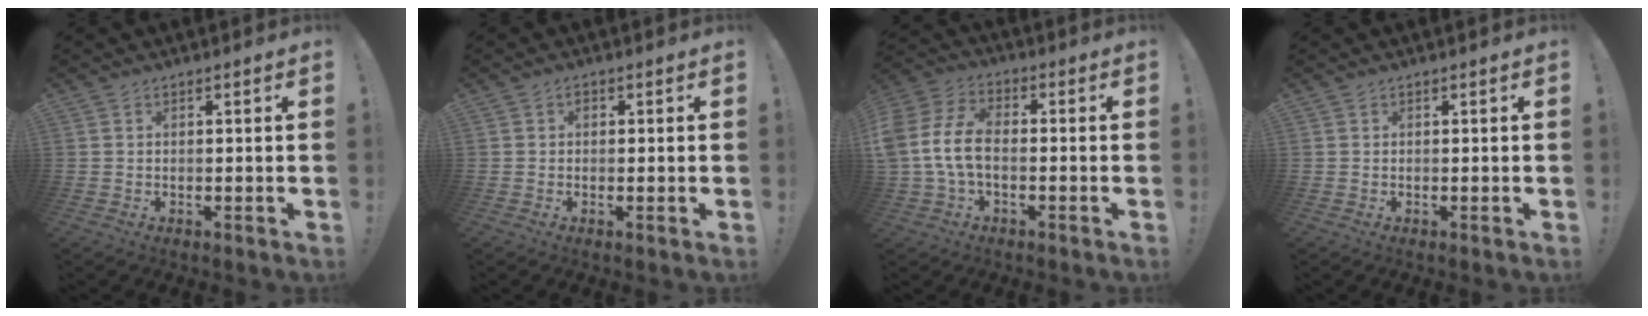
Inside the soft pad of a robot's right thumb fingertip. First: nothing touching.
{"total": 1.1, "force": [-0.1, 0.7, 0.8], "torque": [-0.014, 0.003, -0.003]}
{"total": 12.9, "force": [-1.6, 8.8, 9.3], "torque": [-0.197, 0.018, -0.025]}
{"total": 0.0}